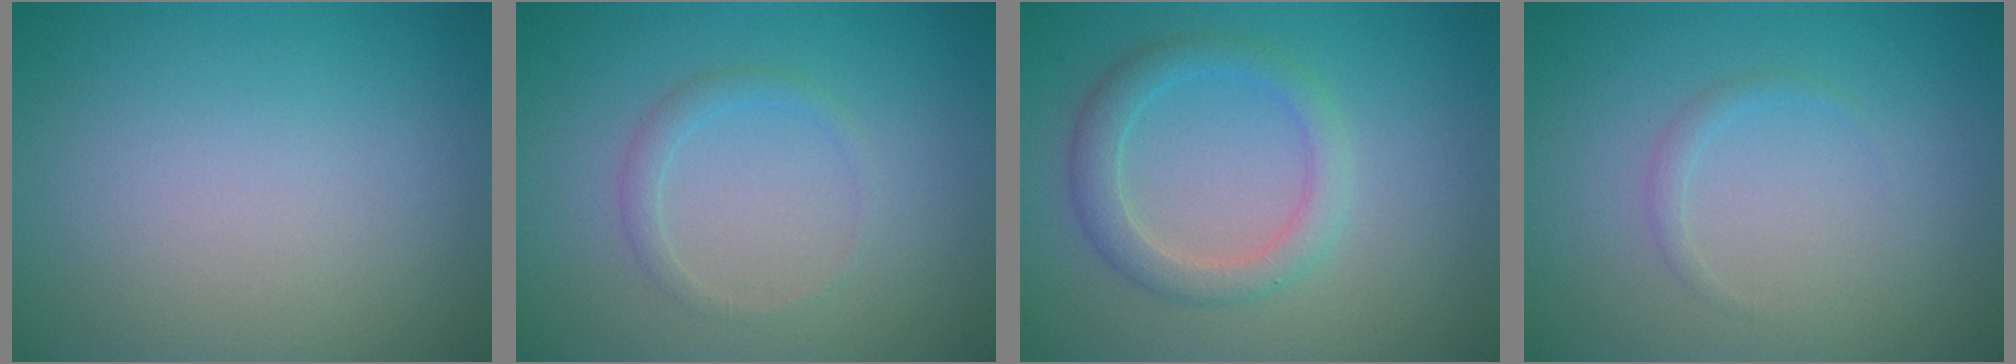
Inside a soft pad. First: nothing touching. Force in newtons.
{"total": 1.3, "press": 1.3, "slide": 0.0}
{"total": 2.9, "press": 2.9, "slide": 0.2}
{"total": 0.8, "press": 0.8, "slide": 0.1}